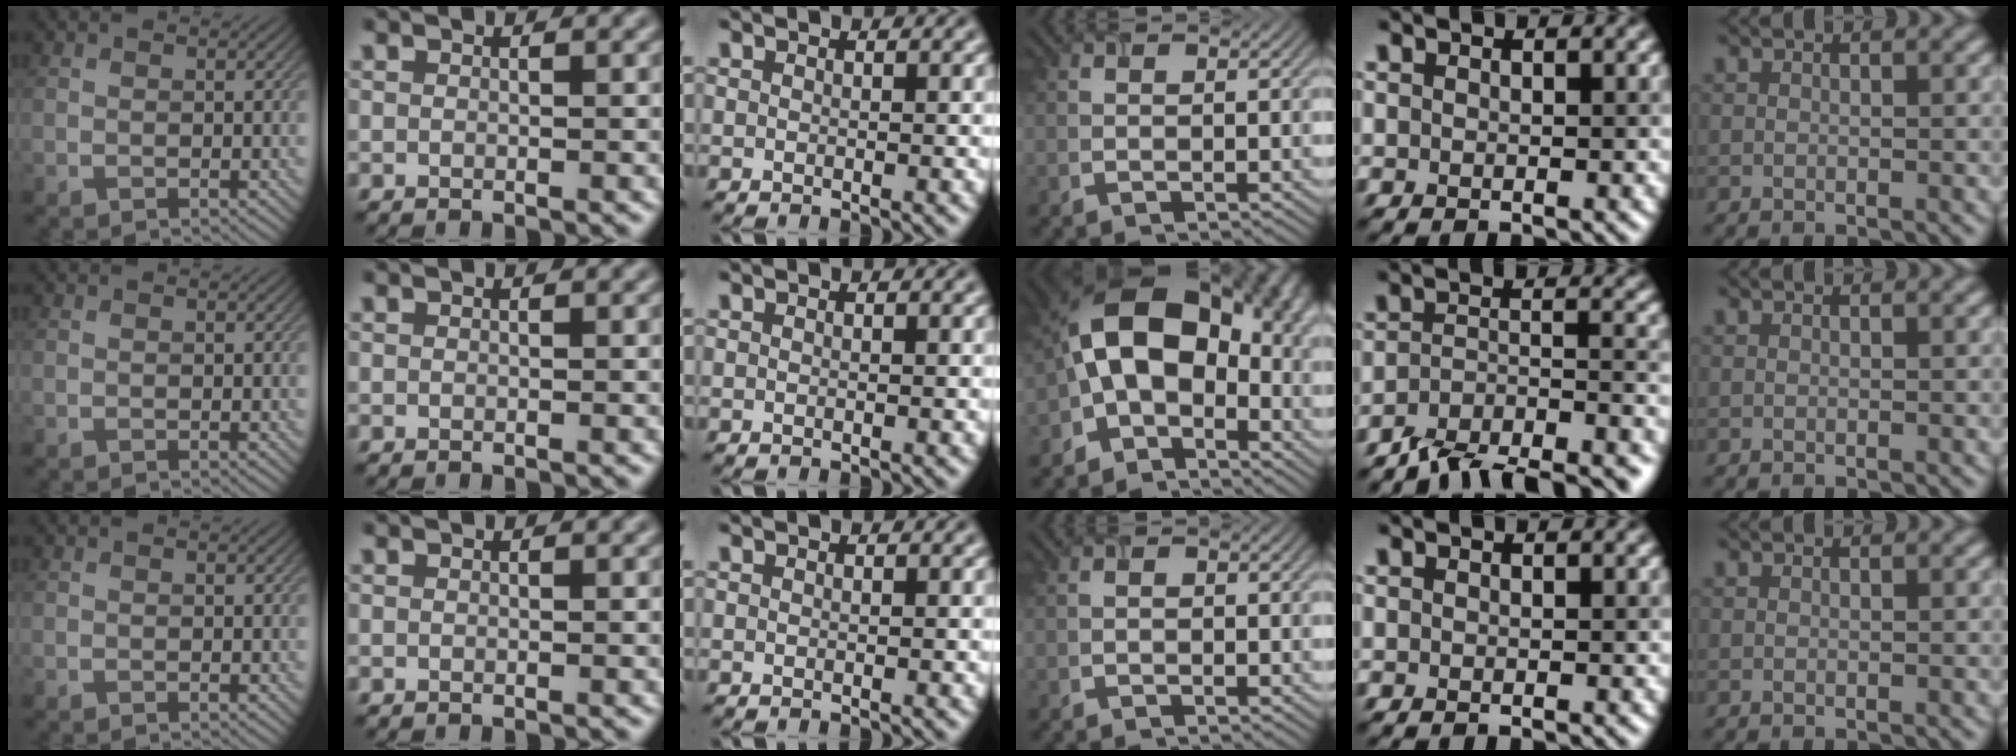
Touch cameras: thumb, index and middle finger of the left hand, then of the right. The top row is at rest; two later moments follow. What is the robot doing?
{"motion": "lift_and_place", "object": "timer"}